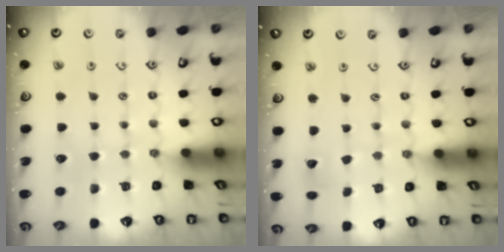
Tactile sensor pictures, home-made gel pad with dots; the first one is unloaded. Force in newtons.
{"total": 2.9, "press": 2.9, "slide": 0.3}